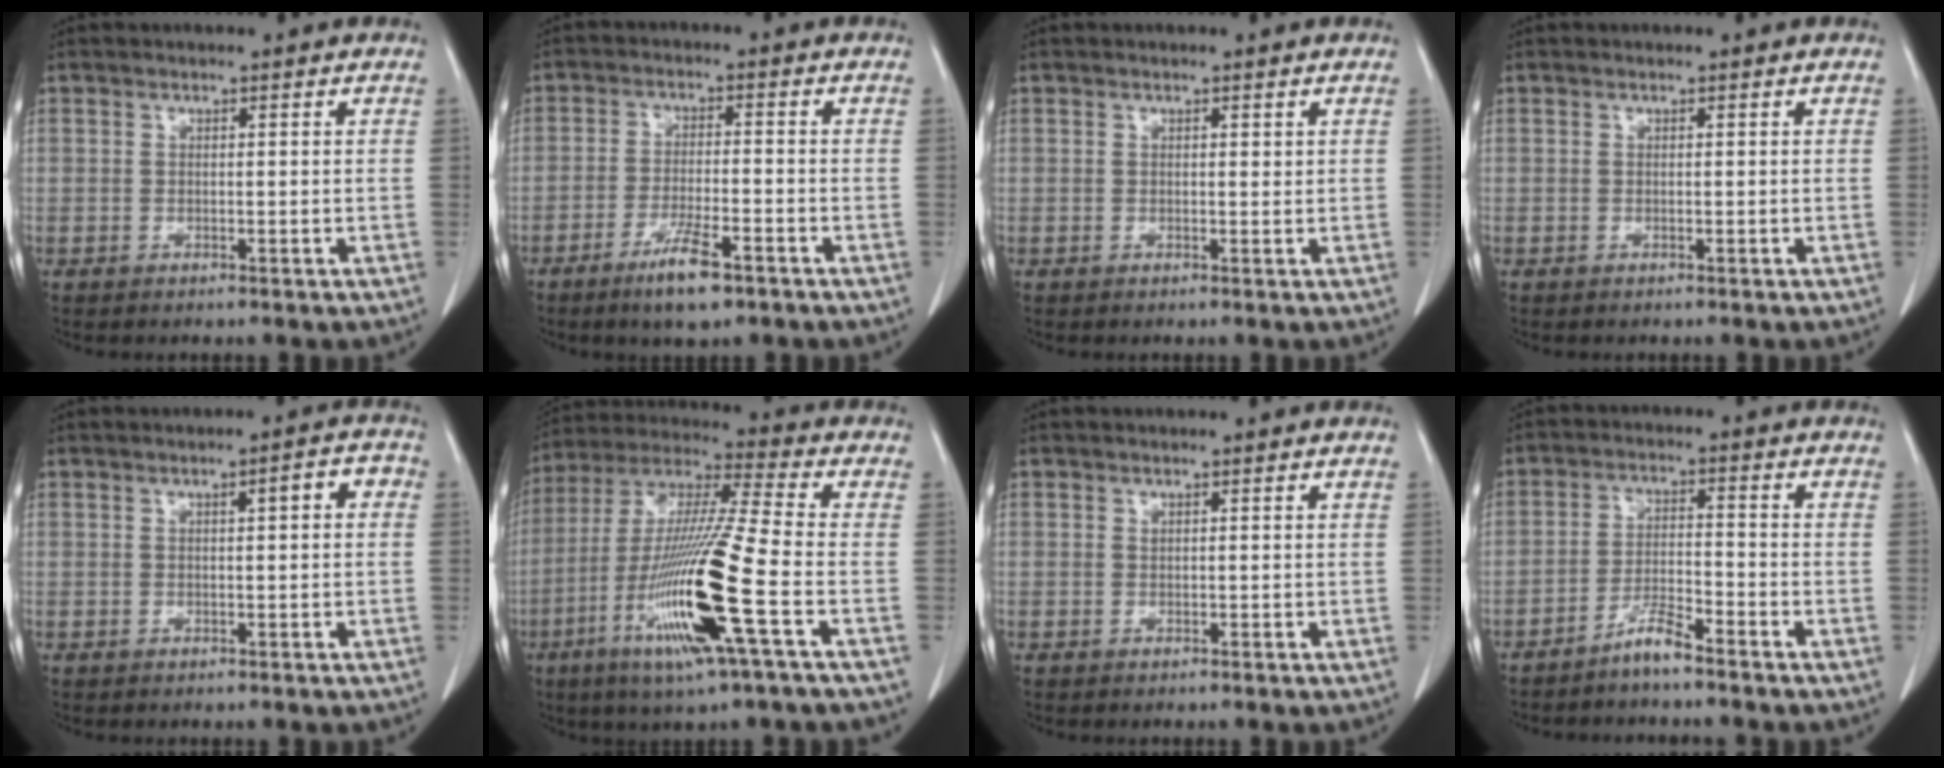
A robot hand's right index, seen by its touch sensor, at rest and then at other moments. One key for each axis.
{"total": 6.9, "fx": -4.4, "fy": 1.1, "fz": 5.2, "tx": -0.099, "ty": -0.010, "tz": -0.074}
{"total": 0.5, "fx": 0.3, "fy": 0.2, "fz": 0.4, "tx": -0.006, "ty": -0.002, "tz": 0.003}
{"total": 0.0}
{"total": 3.1, "fx": 0.5, "fy": 0.7, "fz": 3.0, "tx": -0.040, "ty": 0.014, "tz": 0.004}
{"total": 18.6, "fx": -6.4, "fy": -0.2, "fz": 17.5, "tx": -0.369, "ty": -0.027, "tz": -0.127}
{"total": 0.0}
{"total": 4.2, "fx": -3.5, "fy": 0.0, "fz": 2.2, "tx": -0.042, "ty": -0.004, "tz": -0.071}